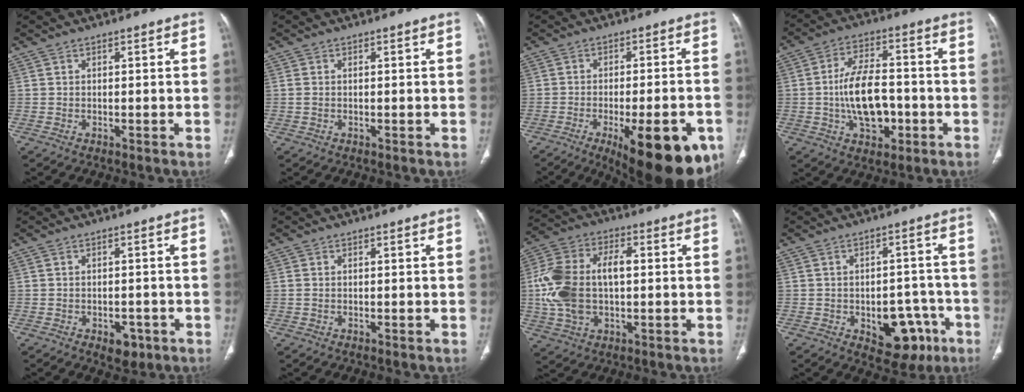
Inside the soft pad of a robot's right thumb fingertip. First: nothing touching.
{"total": 1.2, "force": [0.0, 0.7, 0.9], "torque": [-0.035, 0.006, 0.001]}
{"total": 20.1, "force": [-9.2, 7.0, 16.5], "torque": [-0.165, 0.018, -0.118]}
{"total": 12.6, "force": [-2.2, 7.0, 10.2], "torque": [-0.163, 0.023, -0.036]}
{"total": 4.0, "force": [-2.0, 2.5, 2.5], "torque": [-0.017, 0.006, -0.020]}
{"total": 0.8, "force": [0.0, 0.5, 0.7], "torque": [-0.027, 0.006, 0.003]}
{"total": 15.7, "force": [0.3, 9.2, 12.7], "torque": [-0.269, 0.024, 0.006]}
{"total": 12.2, "force": [-5.1, 7.3, 8.4], "torque": [-0.068, 0.041, -0.057]}